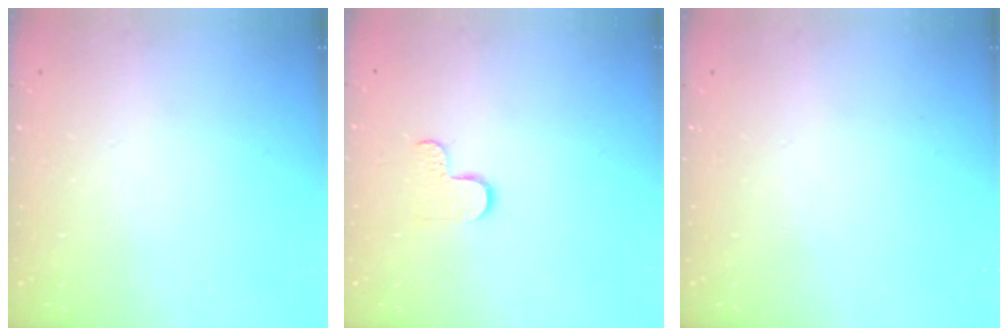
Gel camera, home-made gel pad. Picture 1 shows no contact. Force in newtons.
{"total": 4.8, "press": 4.8, "slide": 0.4}
{"total": 0.0}